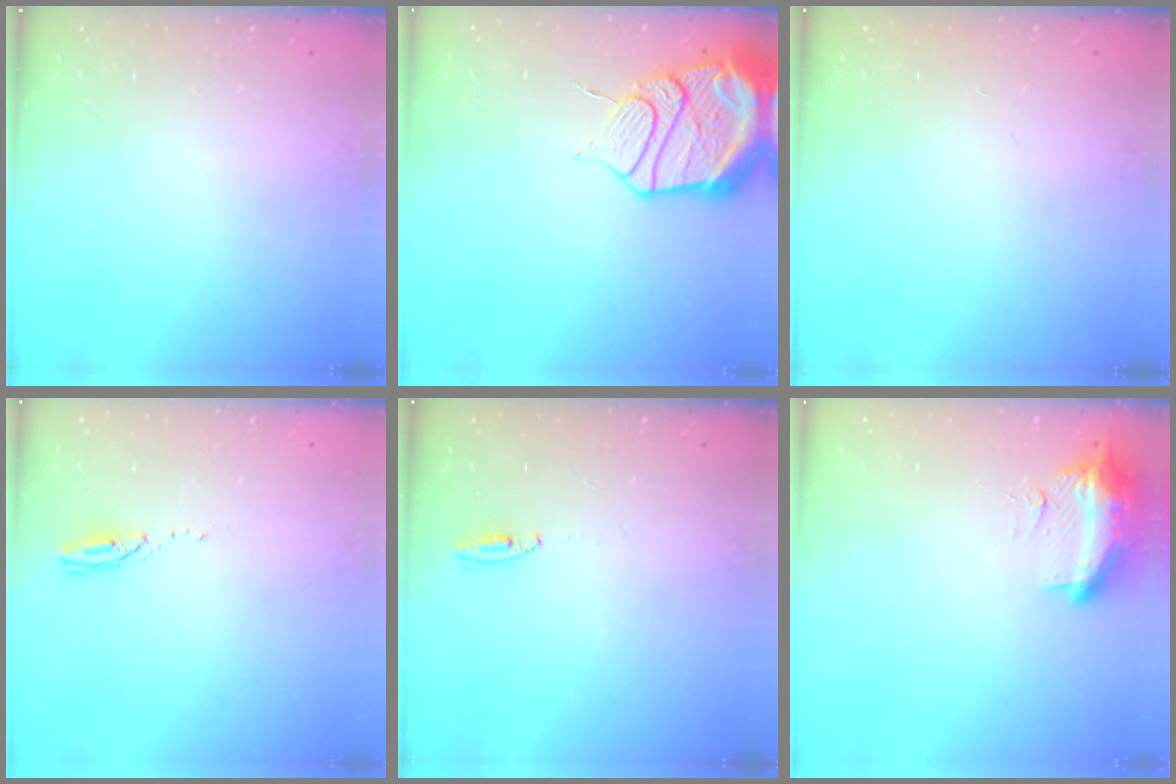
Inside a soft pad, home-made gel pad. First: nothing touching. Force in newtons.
{"total": 17.2, "press": 17.1, "slide": 1.7}
{"total": 0.0}
{"total": 3.2, "press": 3.2, "slide": 0.3}
{"total": 2.7, "press": 2.5, "slide": 1.0}
{"total": 19.1, "press": 13.0, "slide": 14.0}